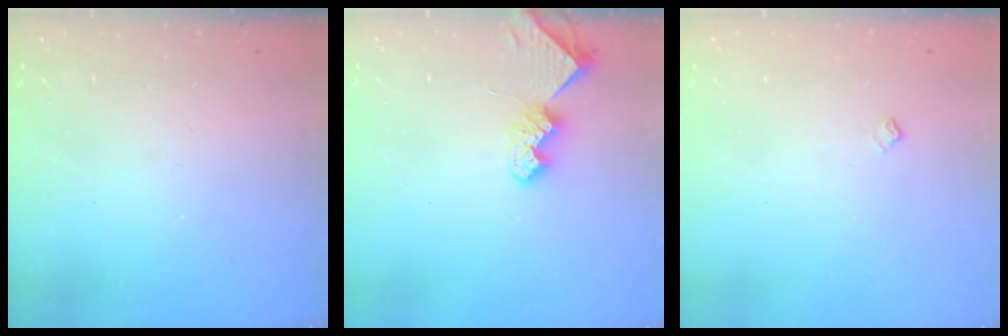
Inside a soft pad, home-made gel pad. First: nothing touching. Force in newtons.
{"total": 7.5, "press": 7.5, "slide": 0.7}
{"total": 3.2, "press": 3.1, "slide": 0.5}